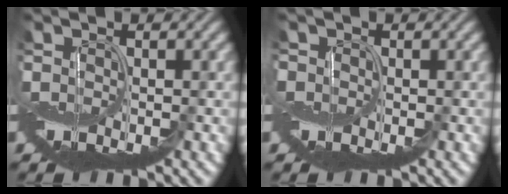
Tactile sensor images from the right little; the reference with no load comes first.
{"total": 1.8, "force": [0.2, 1.8, 0.4], "torque": [-0.012, 0.007, -0.006]}